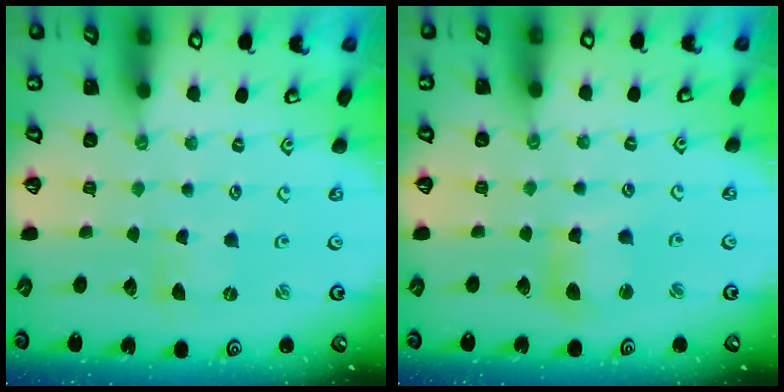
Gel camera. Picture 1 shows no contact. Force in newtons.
{"total": 6.5, "press": 6.4, "slide": 0.9}